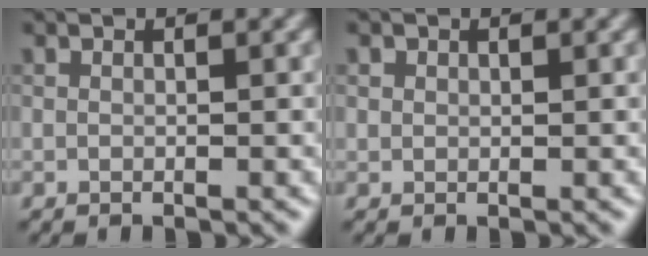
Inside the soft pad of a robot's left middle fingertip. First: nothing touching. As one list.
[{"total": 0.0}]